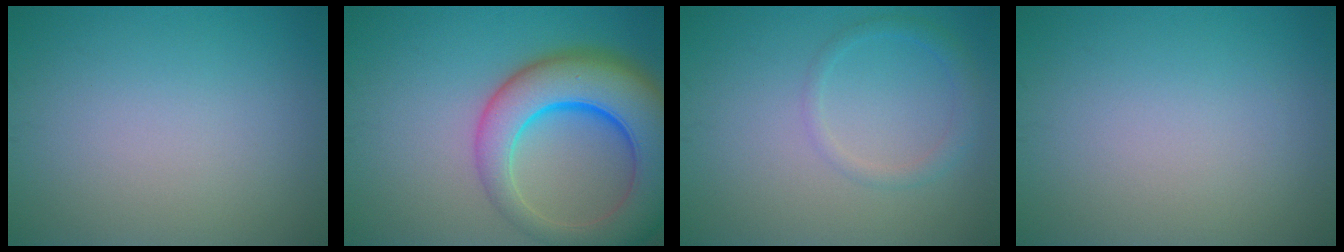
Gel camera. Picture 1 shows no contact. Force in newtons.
{"total": 10.9, "press": 10.9, "slide": 0.6}
{"total": 1.7, "press": 1.7, "slide": 0.1}
{"total": 0.0}